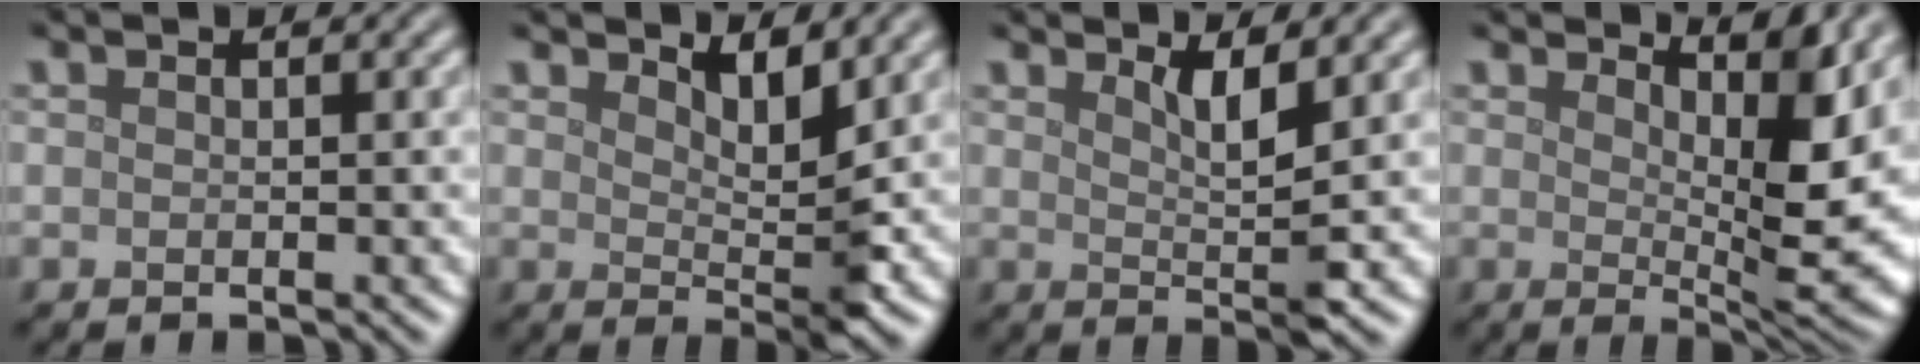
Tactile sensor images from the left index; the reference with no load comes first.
{"total": 3.3, "force": [2.2, 0.8, 2.4], "torque": [-0.042, -0.011, 0.036]}
{"total": 3.1, "force": [1.6, 0.6, 2.6], "torque": [-0.039, -0.008, 0.028]}
{"total": 7.8, "force": [3.6, 2.1, 6.6], "torque": [-0.097, -0.001, 0.062]}